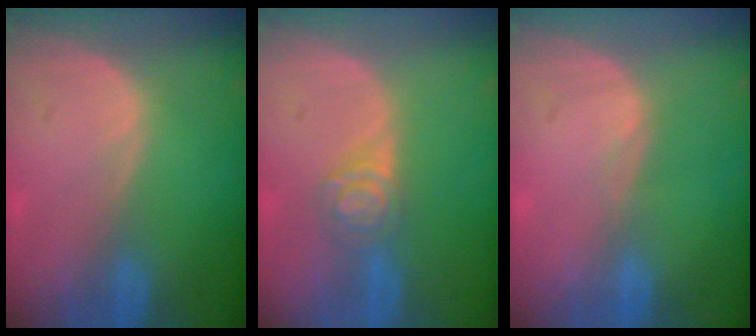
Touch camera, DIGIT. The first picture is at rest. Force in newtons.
{"total": 4.3, "press": 3.9, "slide": 1.9}
{"total": 0.6, "press": 0.5, "slide": 0.4}